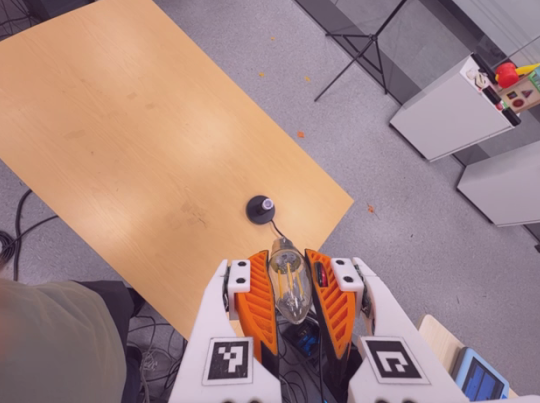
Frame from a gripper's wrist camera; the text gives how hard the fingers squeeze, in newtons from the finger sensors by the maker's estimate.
{"total": 20.0, "left": 21.6, "right": 18.4}